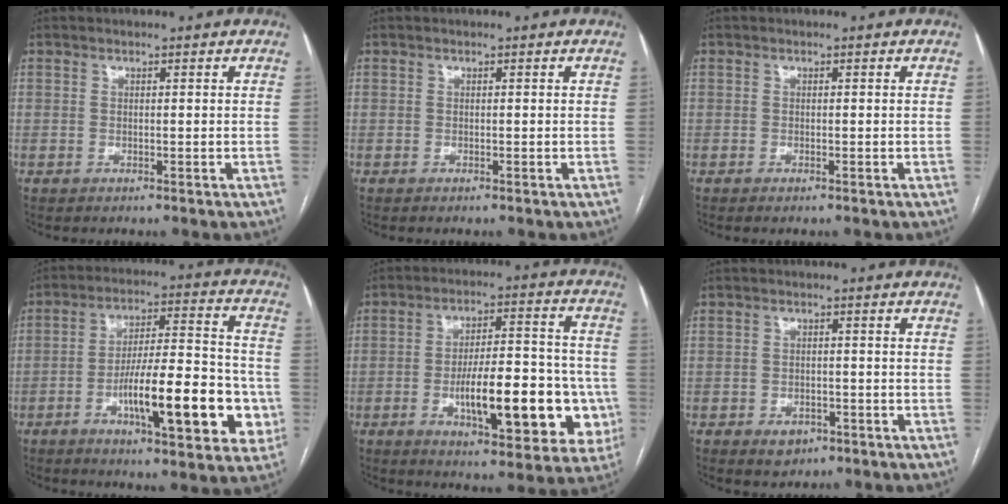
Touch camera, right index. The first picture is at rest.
{"total": 0.0}
{"total": 0.7, "force": [-0.5, 0.1, 0.4], "torque": [-0.010, -0.002, -0.006]}
{"total": 18.4, "force": [-5.7, 4.4, 17.0], "torque": [-0.247, 0.018, -0.080]}
{"total": 19.2, "force": [-5.1, 5.9, 17.5], "torque": [-0.213, 0.025, -0.060]}
{"total": 3.2, "force": [-1.8, 2.2, 1.5], "torque": [-0.014, 0.003, -0.015]}